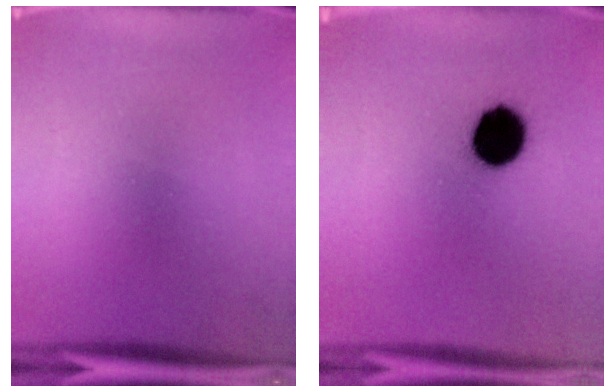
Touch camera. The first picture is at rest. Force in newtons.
{"total": 11.4}